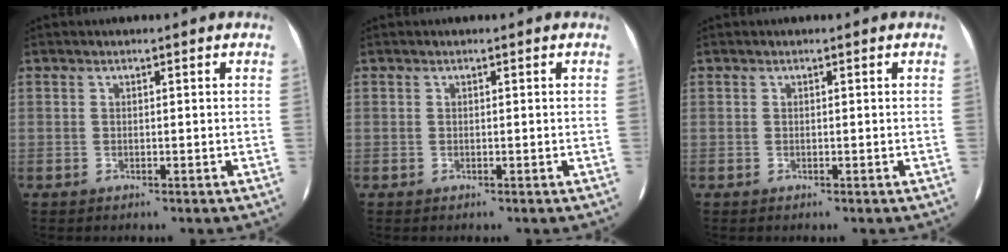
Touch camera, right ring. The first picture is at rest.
{"total": 0.0}
{"total": 0.0}